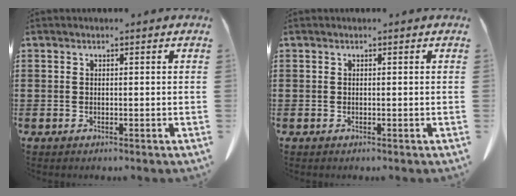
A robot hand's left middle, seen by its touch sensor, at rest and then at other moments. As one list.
[{"total": 0.0}]